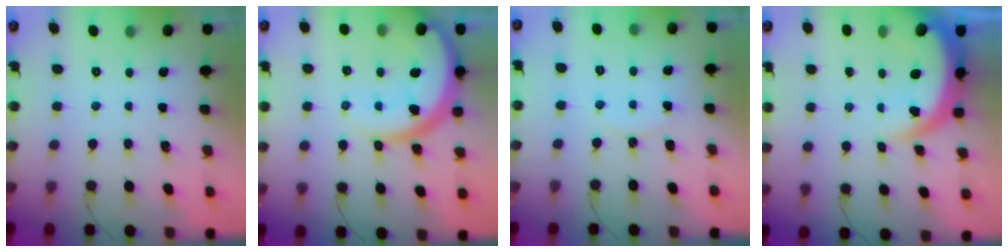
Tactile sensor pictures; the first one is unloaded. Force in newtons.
{"total": 15.3, "press": 15.2, "slide": 1.3}
{"total": 7.4, "press": 7.3, "slide": 0.6}
{"total": 9.5, "press": 9.5, "slide": 0.8}